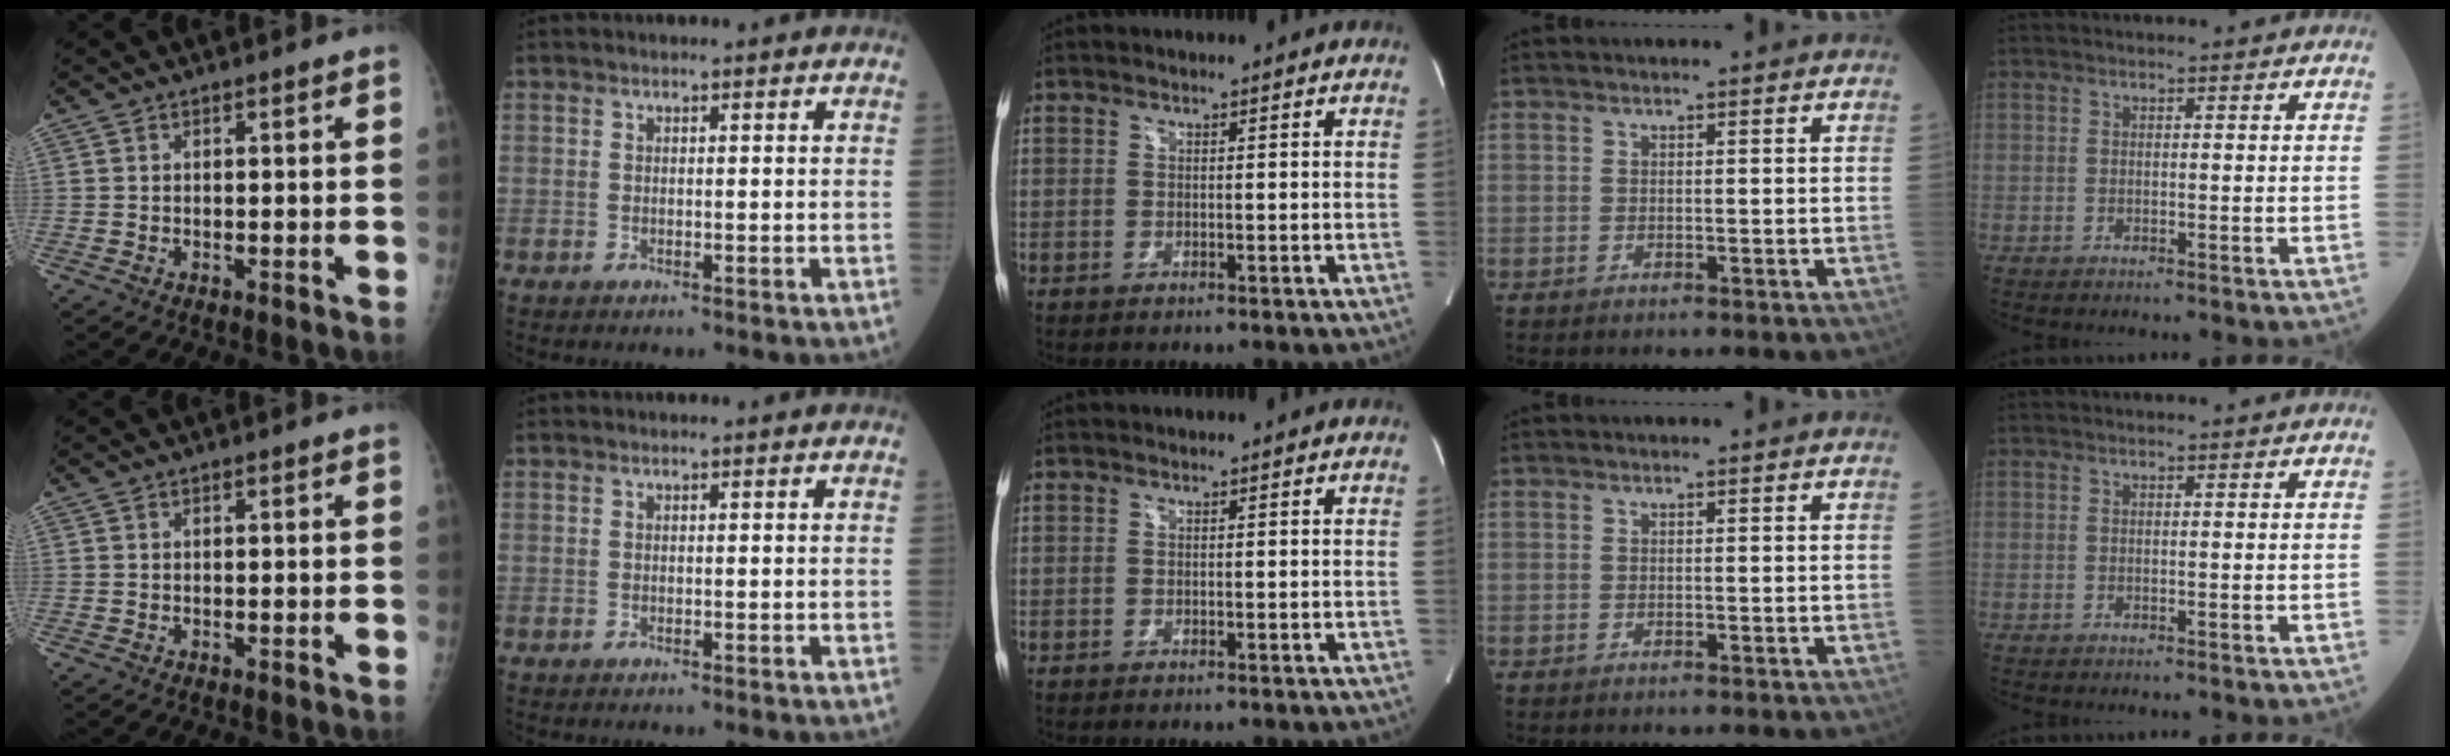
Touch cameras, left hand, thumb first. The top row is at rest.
{}